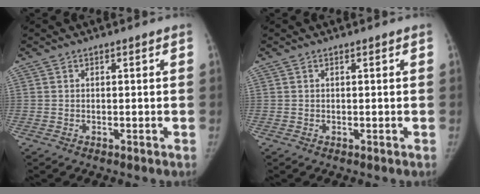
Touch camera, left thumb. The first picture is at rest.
{"total": 0.0}